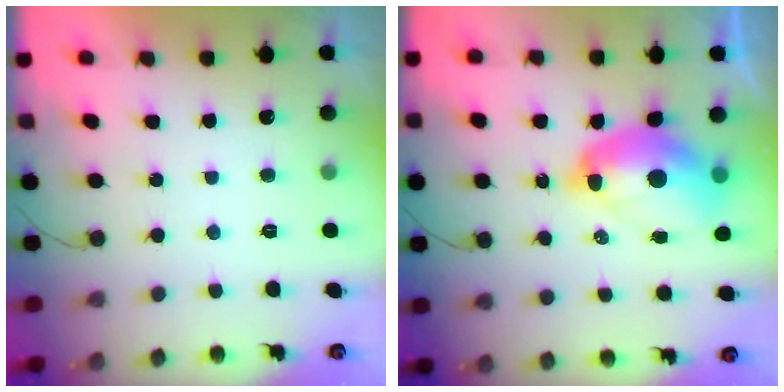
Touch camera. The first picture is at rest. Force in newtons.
{"total": 13.5, "press": 13.4, "slide": 1.4}